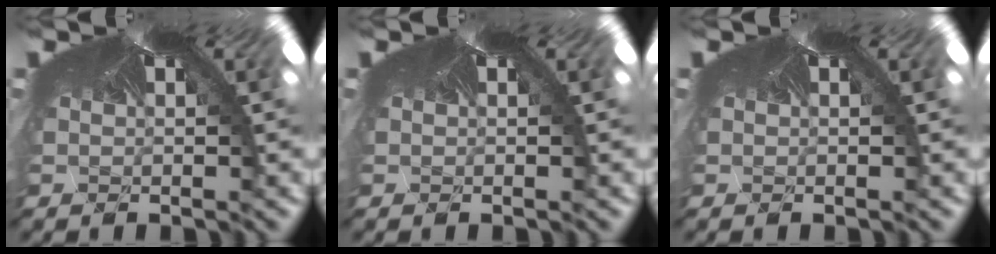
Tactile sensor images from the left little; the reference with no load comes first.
{"total": 0.0}
{"total": 0.0}